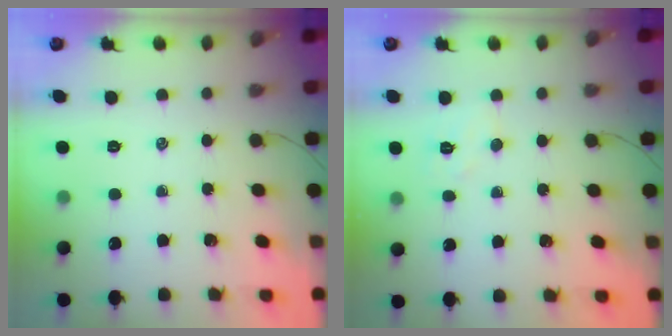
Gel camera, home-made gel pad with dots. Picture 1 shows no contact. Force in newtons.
{"total": 5.9, "press": 5.8, "slide": 1.1}